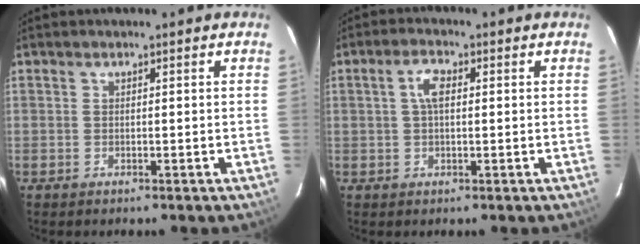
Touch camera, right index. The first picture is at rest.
{"total": 3.5, "force": [0.6, 1.6, 3.1], "torque": [-0.062, 0.010, 0.011]}